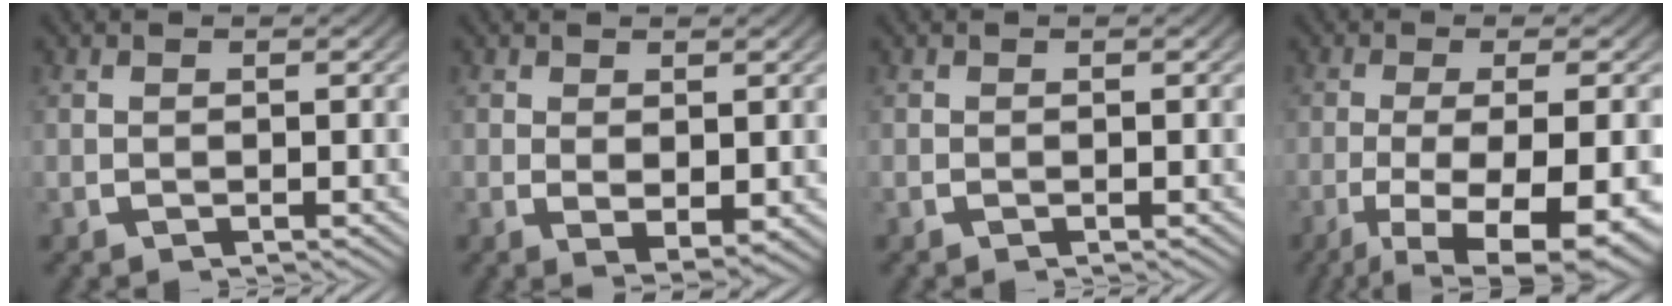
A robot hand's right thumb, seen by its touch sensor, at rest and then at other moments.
{"total": 2.6, "force": [0.0, 1.8, 1.9], "torque": [-0.033, -0.012, 0.005]}
{"total": 0.0}
{"total": 10.7, "force": [-3.9, 4.6, 8.8], "torque": [-0.157, -0.036, -0.042]}